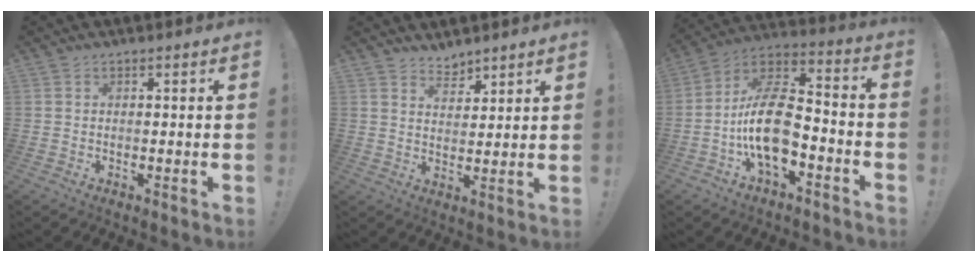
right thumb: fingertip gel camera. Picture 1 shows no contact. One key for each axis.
{"total": 4.6, "fx": 4.1, "fy": 2.0, "fz": 0.4, "tx": 0.006, "ty": -0.038, "tz": 0.075}
{"total": 17.0, "fx": -4.3, "fy": 9.4, "fz": 13.4, "tx": -0.259, "ty": 0.030, "tz": -0.068}